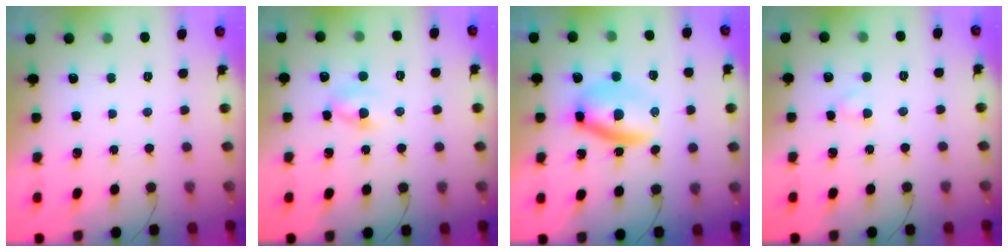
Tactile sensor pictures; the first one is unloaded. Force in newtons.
{"total": 3.9, "press": 3.6, "slide": 1.3}
{"total": 7.1, "press": 6.9, "slide": 1.8}
{"total": 2.2, "press": 2.0, "slide": 0.9}